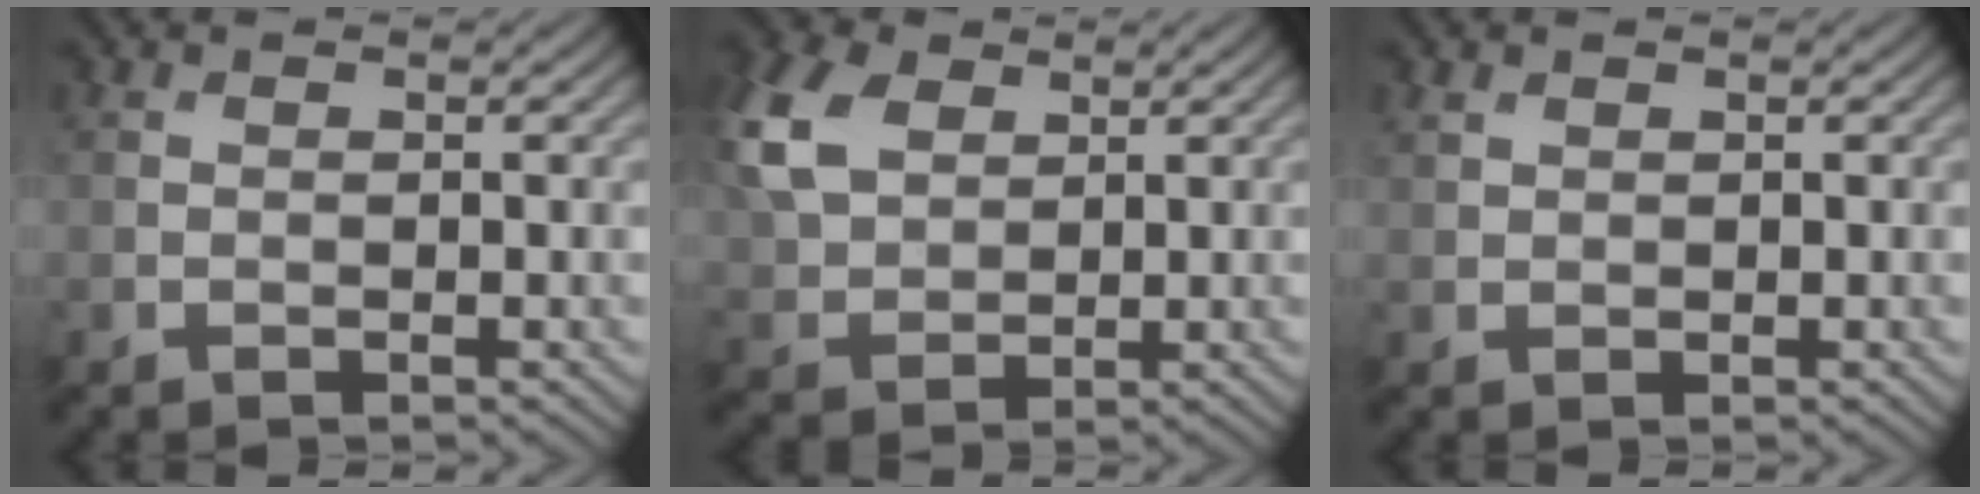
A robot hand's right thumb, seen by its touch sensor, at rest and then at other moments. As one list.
[{"total": 9.0, "force": [3.4, 6.0, 5.7], "torque": [-0.176, 0.023, 0.068]}, {"total": 1.0, "force": [0.8, 0.6, 0.3], "torque": [-0.010, -0.001, 0.018]}]